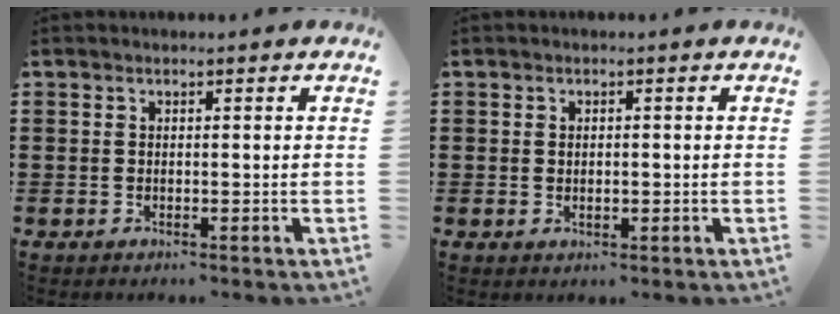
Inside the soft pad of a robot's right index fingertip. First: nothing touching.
{"total": 1.0, "force": [0.0, 0.5, 0.8], "torque": [-0.017, 0.003, 0.000]}